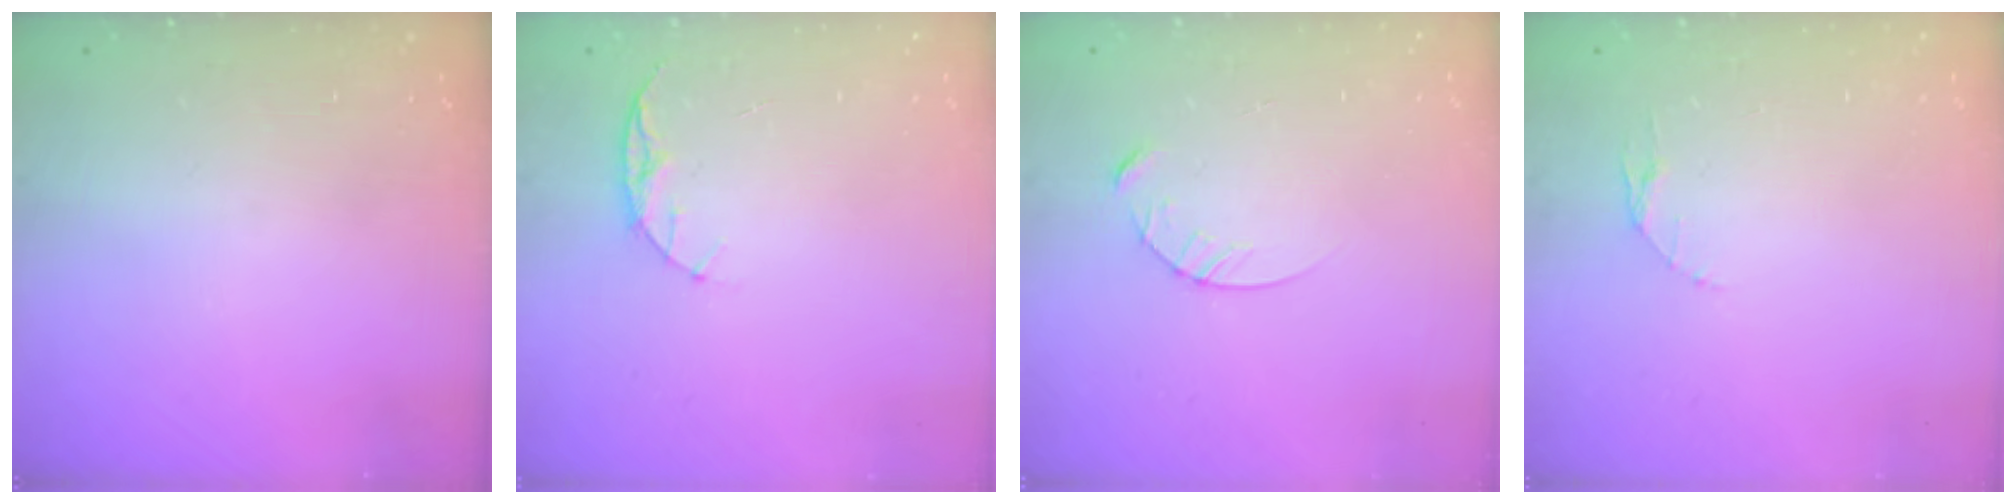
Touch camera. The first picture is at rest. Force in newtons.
{"total": 5.9, "press": 5.8, "slide": 0.7}
{"total": 4.6, "press": 4.5, "slide": 0.5}
{"total": 3.5, "press": 3.4, "slide": 0.4}